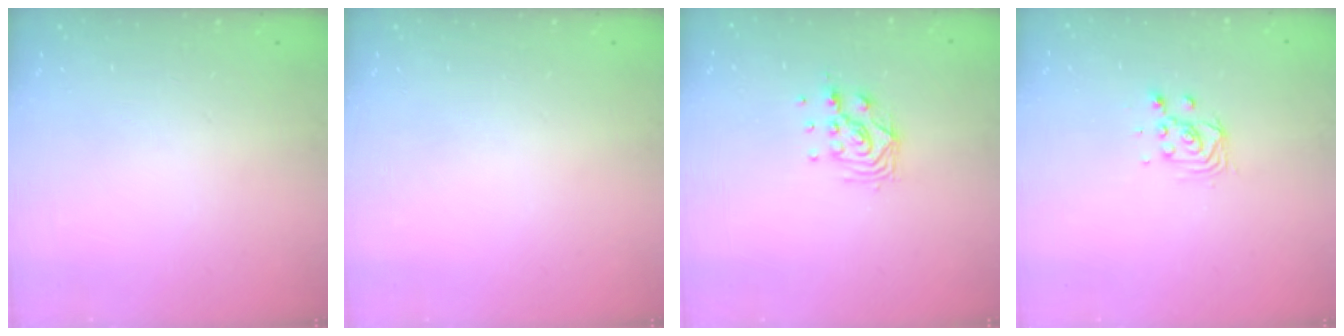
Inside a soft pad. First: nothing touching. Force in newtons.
{"total": 0.0}
{"total": 9.2, "press": 9.2, "slide": 0.7}
{"total": 3.6, "press": 3.6, "slide": 0.1}